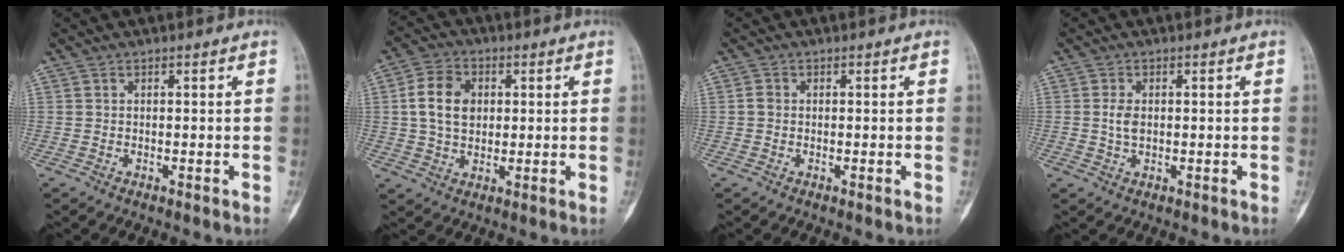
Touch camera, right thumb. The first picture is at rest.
{"total": 9.0, "force": [1.5, 6.6, 5.9], "torque": [-0.093, 0.004, 0.024]}
{"total": 1.1, "force": [-0.1, 1.0, 0.6], "torque": [-0.008, 0.002, -0.003]}
{"total": 2.6, "force": [0.1, 1.6, 2.1], "torque": [-0.042, 0.000, 0.002]}